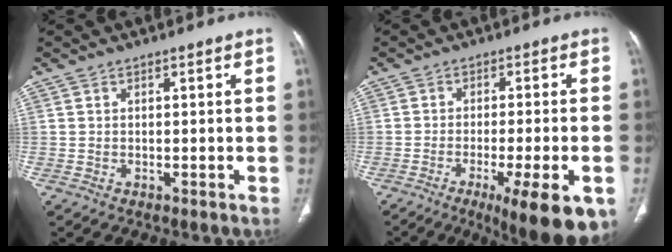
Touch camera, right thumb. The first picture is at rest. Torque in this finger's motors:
{"motor_torque": [1.59, 2.02, 0.07, -0.01, 0.11]}